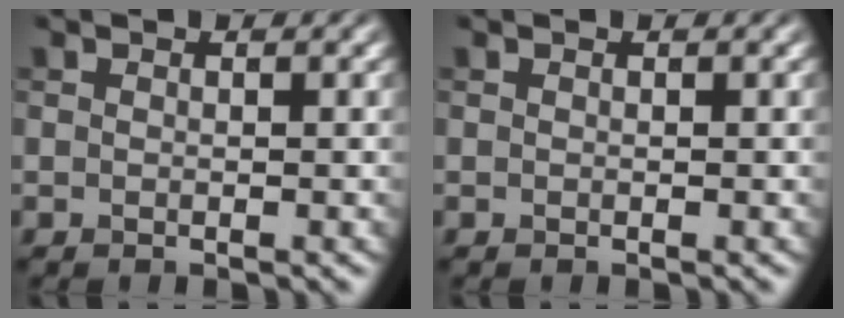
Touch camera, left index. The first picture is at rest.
{"total": 0.0}